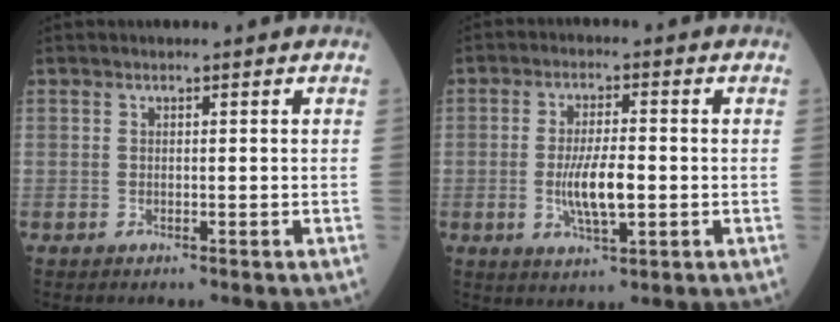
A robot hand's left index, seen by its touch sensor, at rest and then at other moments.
{"total": 6.7, "force": [-1.5, 1.6, 6.4], "torque": [-0.129, -0.011, -0.025]}